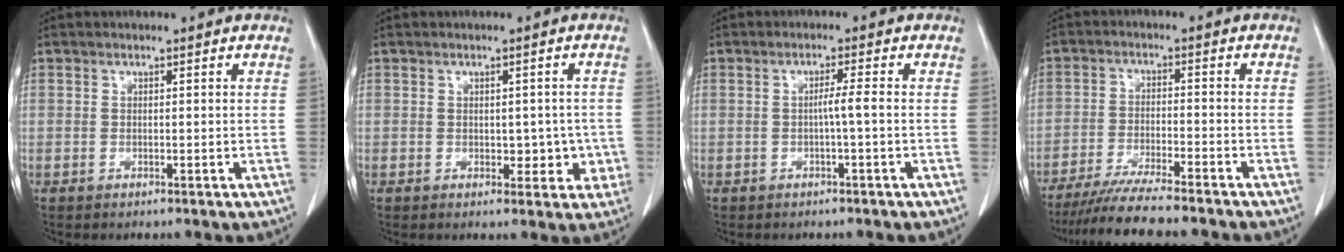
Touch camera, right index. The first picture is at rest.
{"total": 4.7, "force": [-0.6, 3.2, 3.4], "torque": [-0.024, 0.012, 0.001]}
{"total": 2.0, "force": [-0.5, -0.4, 1.9], "torque": [-0.031, 0.002, -0.009]}
{"total": 10.8, "force": [-9.4, 0.0, 5.2], "torque": [-0.076, -0.026, -0.150]}